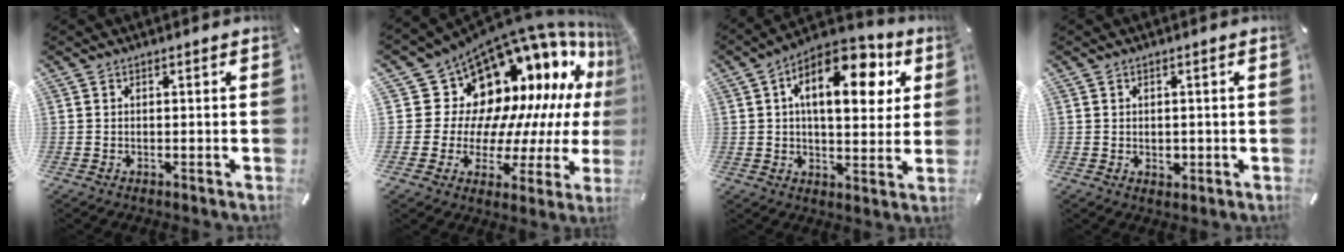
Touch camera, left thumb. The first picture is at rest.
{"total": 18.1, "force": [11.2, 11.5, 8.5], "torque": [-0.119, -0.138, 0.222]}
{"total": 16.5, "force": [6.8, 8.5, 12.4], "torque": [-0.179, -0.025, 0.108]}
{"total": 2.1, "force": [-0.3, 1.7, 1.2], "torque": [-0.013, -0.001, -0.007]}